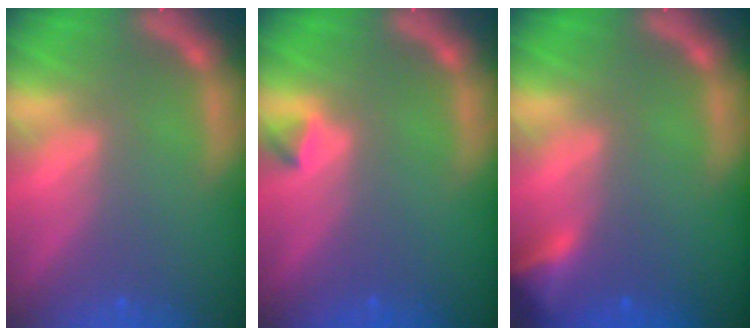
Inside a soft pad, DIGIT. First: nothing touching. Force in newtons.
{"total": 0.9}
{"total": 2.9}